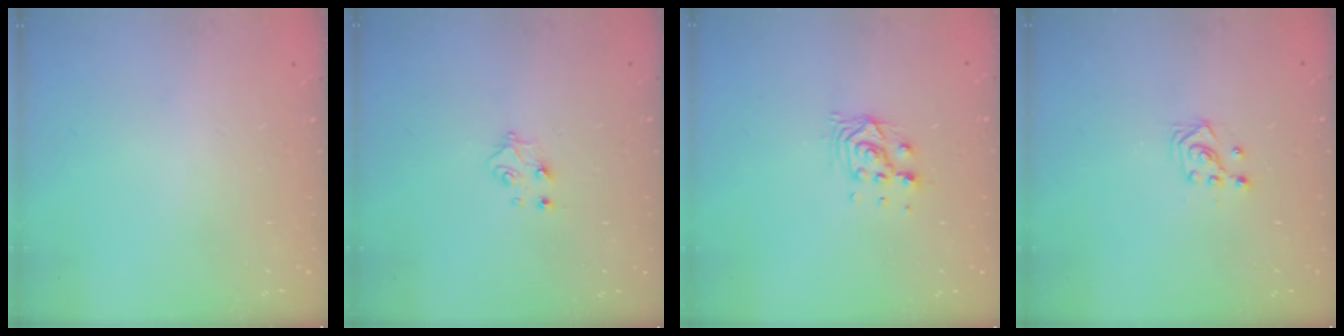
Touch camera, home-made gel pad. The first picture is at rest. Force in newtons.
{"total": 5.5, "press": 5.5, "slide": 0.5}
{"total": 6.8, "press": 6.8, "slide": 0.5}
{"total": 3.0, "press": 2.8, "slide": 1.0}